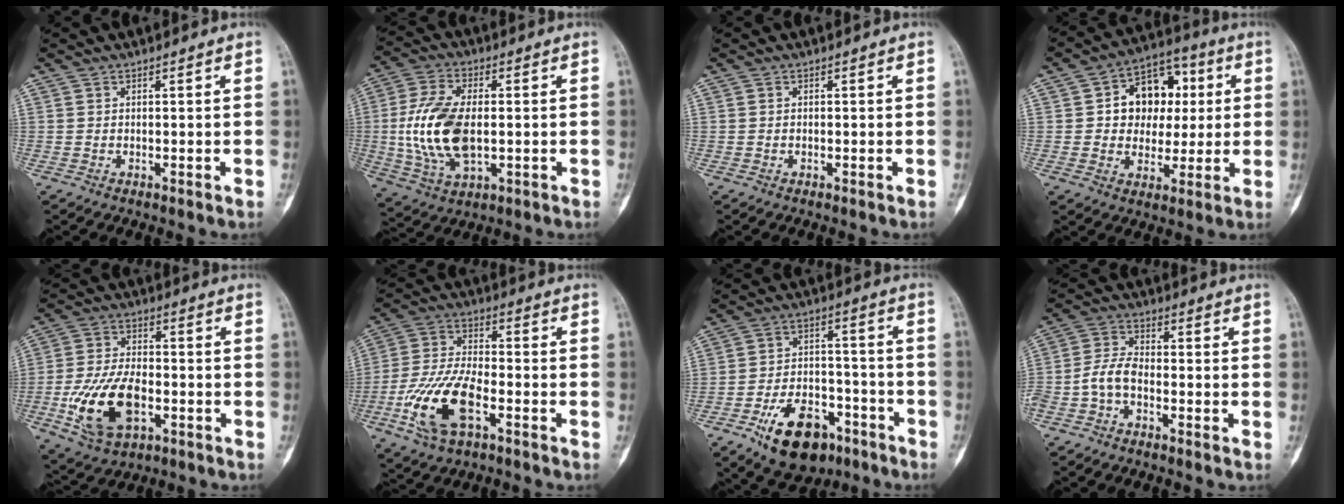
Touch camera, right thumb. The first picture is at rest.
{"total": 15.5, "force": [-0.6, 8.5, 13.0], "torque": [-0.264, -0.002, -0.006]}
{"total": 0.0}
{"total": 13.6, "force": [2.2, 10.4, 8.4], "torque": [-0.074, 0.016, 0.032]}
{"total": 15.2, "force": [-4.5, 8.7, 11.7], "torque": [-0.218, 0.016, -0.076]}
{"total": 14.4, "force": [-5.5, 6.8, 11.4], "torque": [-0.236, 0.025, -0.102]}
{"total": 15.3, "force": [-8.8, 8.7, 9.1], "torque": [-0.124, 0.061, -0.135]}
{"total": 5.8, "force": [-2.4, 3.1, 4.2], "torque": [-0.089, 0.026, -0.056]}